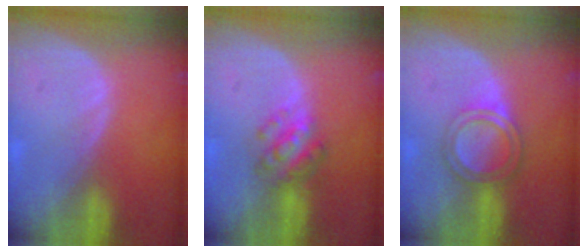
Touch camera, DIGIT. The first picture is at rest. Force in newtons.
{"total": 5.4, "press": 5.0, "slide": 1.9}
{"total": 5.1, "press": 4.7, "slide": 2.1}